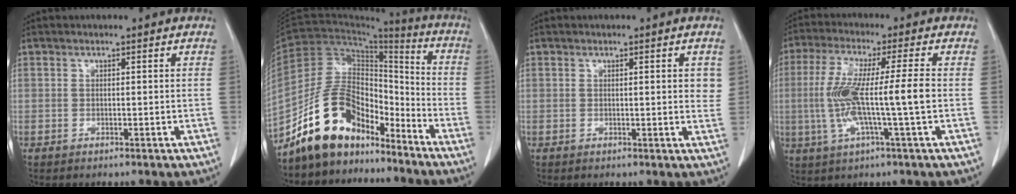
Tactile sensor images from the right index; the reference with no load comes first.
{"total": 13.8, "force": [-10.9, 6.4, 5.4], "torque": [-0.099, 0.047, -0.199]}
{"total": 2.7, "force": [0.9, 0.8, 2.5], "torque": [-0.027, -0.003, 0.008]}
{"total": 11.0, "force": [-1.0, -0.2, 10.9], "torque": [-0.223, 0.003, -0.023]}